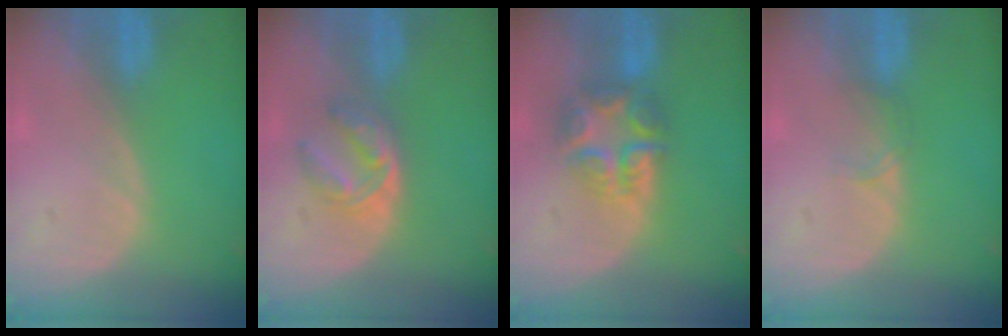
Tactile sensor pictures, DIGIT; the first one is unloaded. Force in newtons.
{"total": 5.2, "press": 4.8, "slide": 2.0}
{"total": 7.7, "press": 6.7, "slide": 3.8}
{"total": 1.3, "press": 1.2, "slide": 0.2}